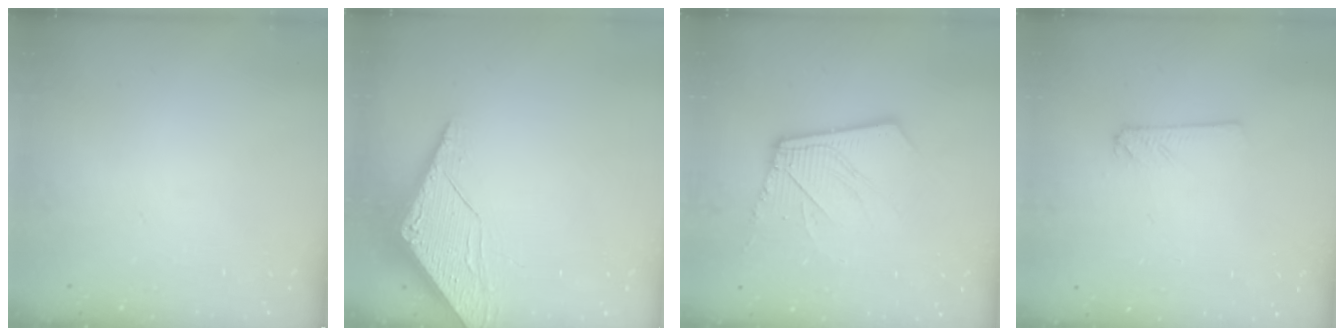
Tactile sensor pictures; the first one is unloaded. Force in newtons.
{"total": 6.2, "press": 6.2, "slide": 0.5}
{"total": 12.4, "press": 12.3, "slide": 1.7}
{"total": 2.4, "press": 2.4, "slide": 0.2}